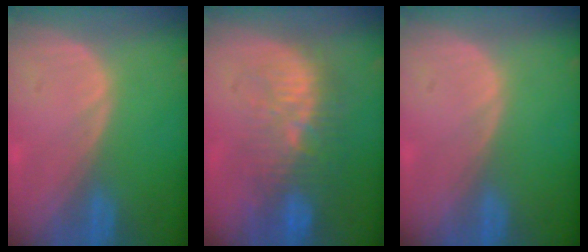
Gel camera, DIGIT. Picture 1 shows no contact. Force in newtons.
{"total": 9.6, "press": 9.0, "slide": 3.5}
{"total": 0.0}